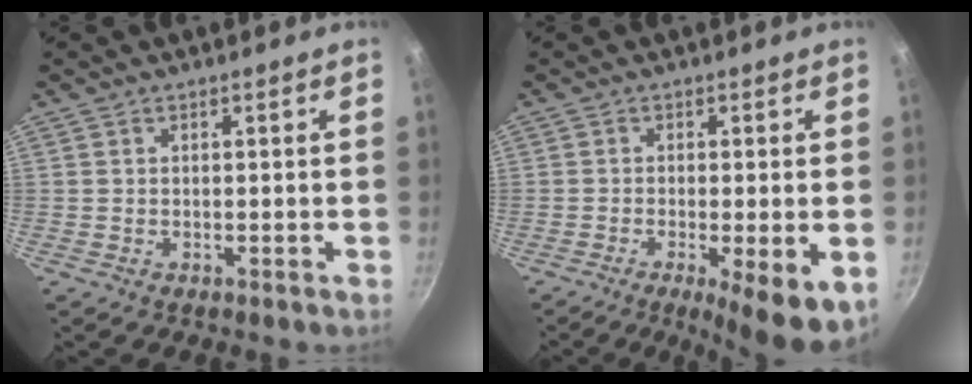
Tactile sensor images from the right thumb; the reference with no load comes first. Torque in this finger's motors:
{"motor_torque": [0.03, 0.52, 0.05, -0.05, 0.10]}